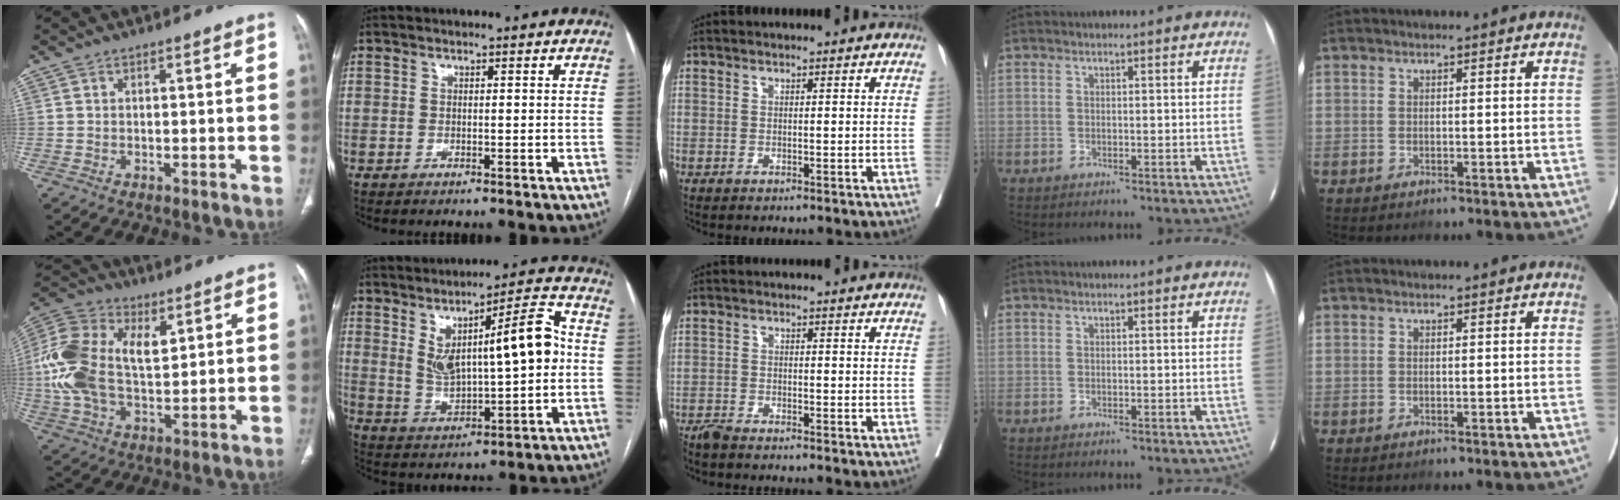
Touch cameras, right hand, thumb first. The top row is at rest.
{"thumb": {"total": 17.0, "force": [3.6, 10.3, 13.0], "torque": [-0.266, 0.008, 0.063]}, "index": {"total": 13.2, "force": [2.3, 2.8, 12.6], "torque": [-0.203, 0.022, 0.045]}, "middle": {"total": 3.9, "force": [-3.6, -0.2, 1.5], "torque": [-0.016, -0.007, -0.060]}}